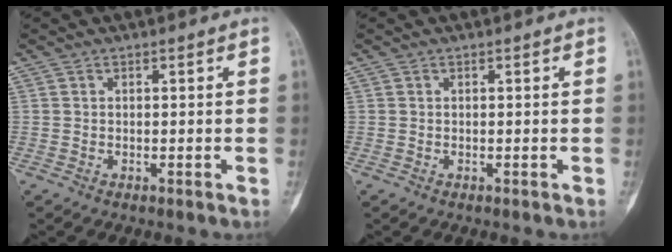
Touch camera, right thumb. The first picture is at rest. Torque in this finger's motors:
{"motor_torque": [0.01, 0.01, -0.02, -0.02, 0.00]}